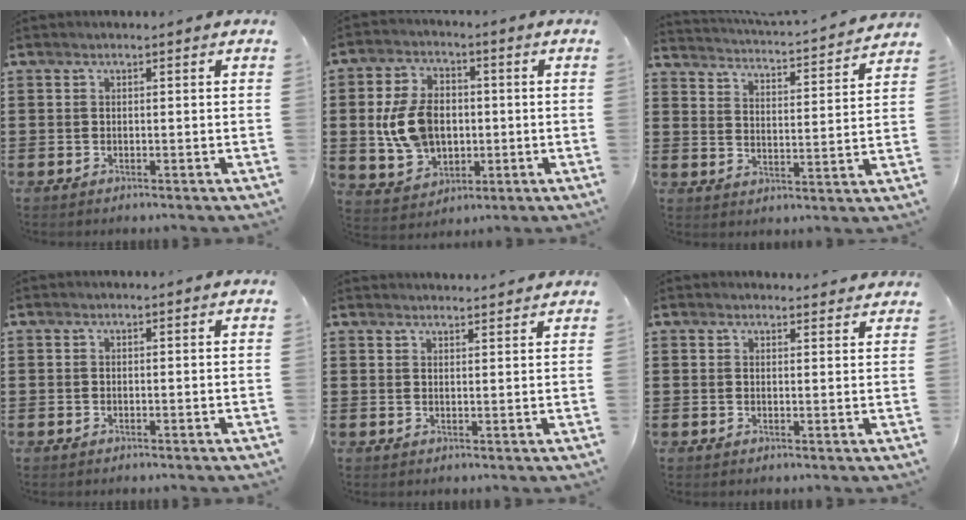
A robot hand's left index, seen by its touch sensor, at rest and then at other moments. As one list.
[{"total": 9.7, "force": [0.0, 7.1, 6.7], "torque": [-0.165, 0.012, -0.002]}, {"total": 2.9, "force": [2.8, -0.6, 0.4], "torque": [-0.028, -0.035, 0.038]}, {"total": 0.0}, {"total": 2.2, "force": [2.2, -0.2, 0.0], "torque": [-0.006, -0.006, 0.043]}, {"total": 2.0, "force": [1.9, 0.2, 0.2], "torque": [0.000, -0.004, 0.036]}]